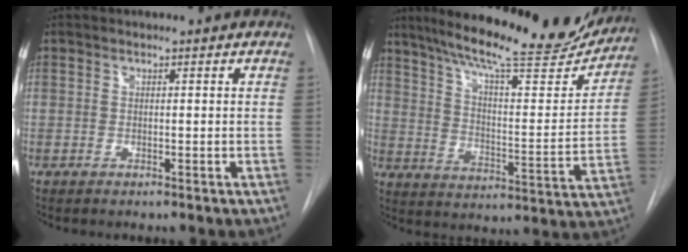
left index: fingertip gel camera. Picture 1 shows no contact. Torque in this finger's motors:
{"motor_torque": [1.02, -1.12, 0.33, 0.10]}